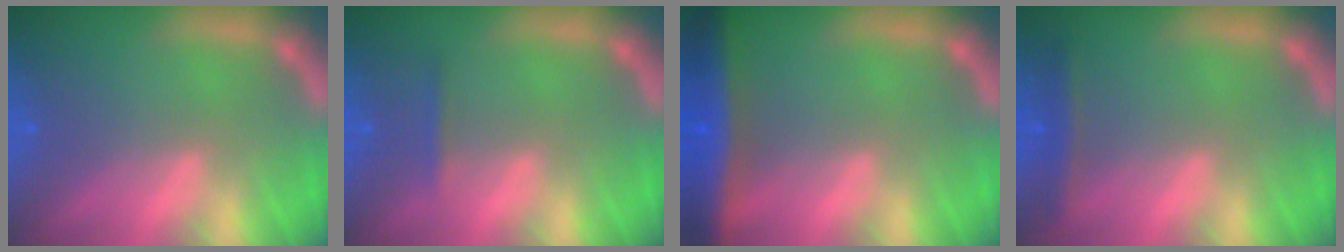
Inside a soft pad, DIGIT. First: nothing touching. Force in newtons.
{"total": 0.9}
{"total": 7.4}
{"total": 1.9}